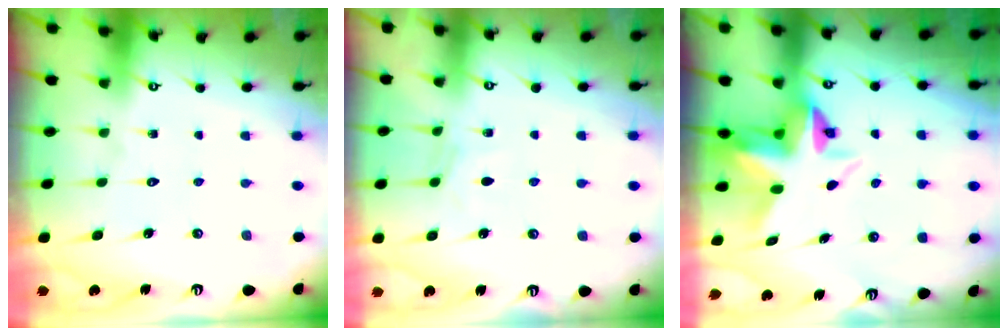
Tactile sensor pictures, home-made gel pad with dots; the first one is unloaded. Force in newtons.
{"total": 4.0, "press": 3.9, "slide": 0.5}
{"total": 6.4, "press": 6.4, "slide": 0.6}